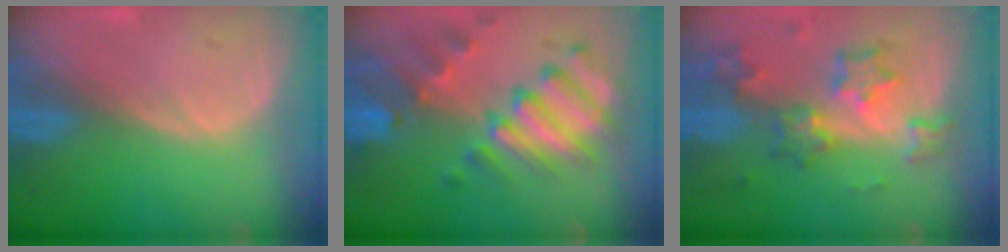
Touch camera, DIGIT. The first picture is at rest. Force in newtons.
{"total": 10.2, "press": 8.9, "slide": 5.0}
{"total": 8.4, "press": 7.3, "slide": 4.1}